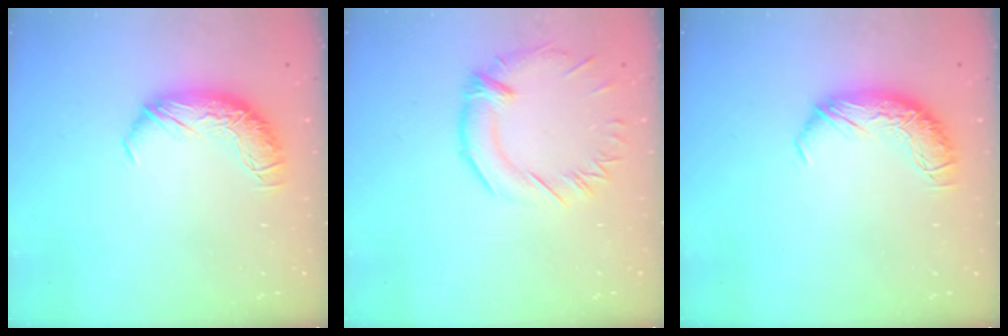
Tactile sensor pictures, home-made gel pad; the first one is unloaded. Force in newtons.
{"total": 1.5, "press": 0.5, "slide": 1.4}
{"total": 0.0}